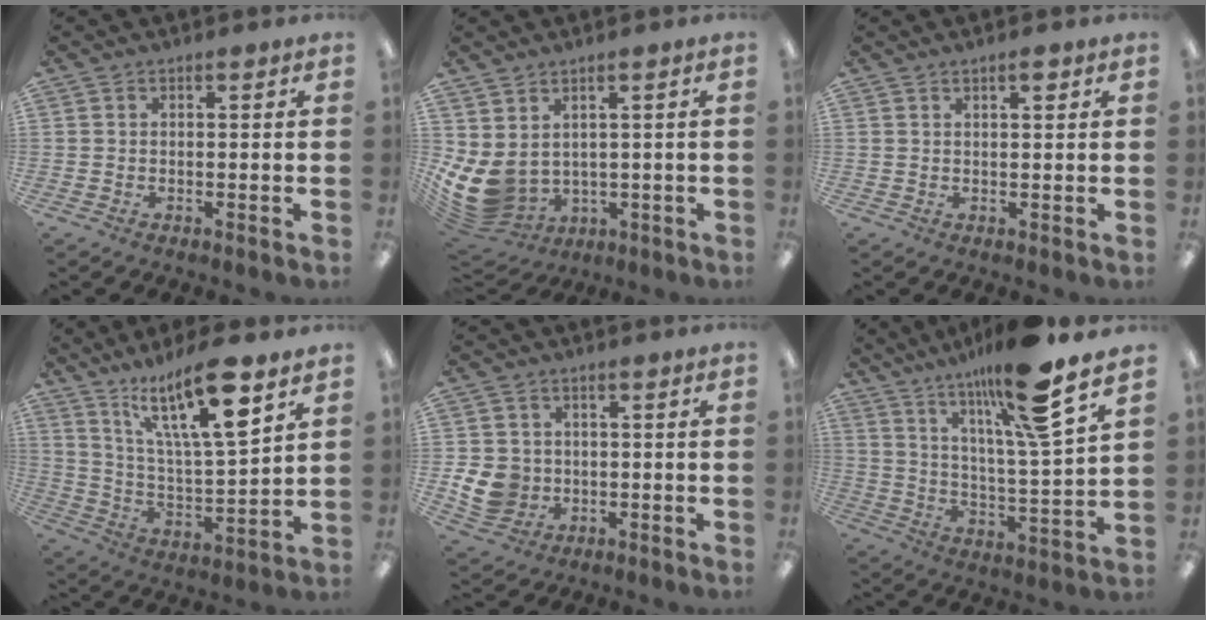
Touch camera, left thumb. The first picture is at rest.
{"total": 8.6, "force": [1.1, 6.4, 5.6], "torque": [-0.156, -0.030, 0.026]}
{"total": 2.0, "force": [1.4, 0.4, 1.4], "torque": [-0.021, -0.001, 0.021]}
{"total": 19.5, "force": [12.6, 4.7, 14.1], "torque": [-0.253, -0.065, 0.200]}
{"total": 8.4, "force": [-1.2, 7.5, 3.4], "torque": [-0.085, 0.010, -0.020]}
{"total": 17.9, "force": [13.2, 1.2, 12.0], "torque": [-0.211, -0.073, 0.202]}